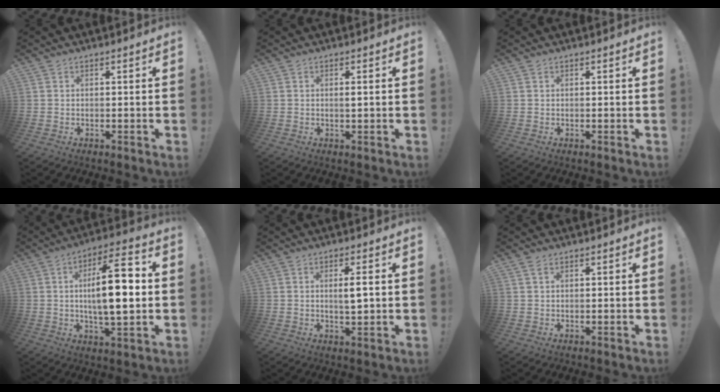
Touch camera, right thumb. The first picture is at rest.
{"total": 0.9, "force": [0.2, 0.0, 0.9], "torque": [-0.001, -0.006, -0.001]}
{"total": 0.0}
{"total": 16.9, "force": [0.7, 5.5, 16.0], "torque": [-0.257, 0.000, -0.002]}
{"total": 4.3, "force": [0.6, 0.9, 4.2], "torque": [-0.054, -0.010, 0.004]}
{"total": 1.8, "force": [1.0, 0.9, 1.2], "torque": [-0.023, 0.003, 0.017]}